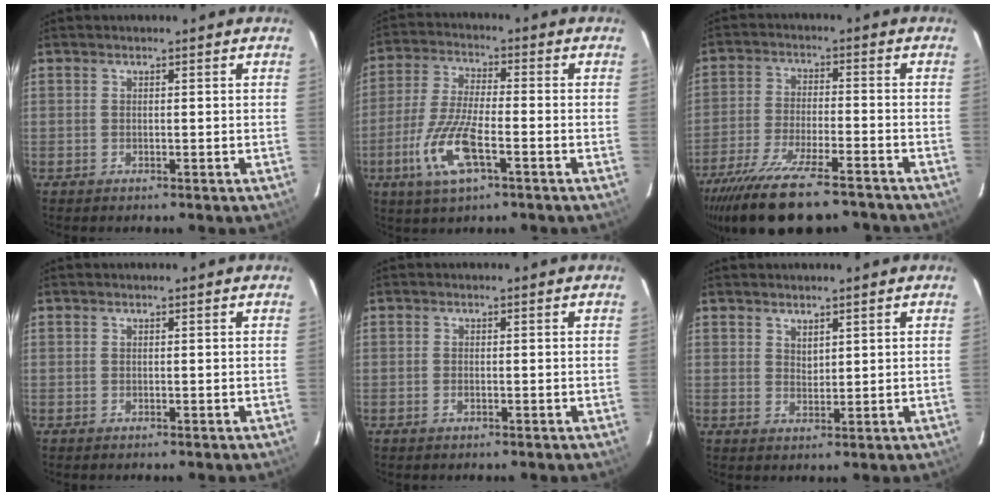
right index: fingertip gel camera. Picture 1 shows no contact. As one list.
[{"total": 11.9, "force": [-4.9, 3.4, 10.3], "torque": [-0.223, -0.011, -0.094]}, {"total": 21.4, "force": [-17.3, 5.0, 11.4], "torque": [-0.228, -0.050, -0.275]}, {"total": 0.0}, {"total": 1.0, "force": [-0.4, 0.6, 0.7], "torque": [-0.015, 0.000, -0.007]}, {"total": 2.1, "force": [1.7, 1.1, 0.8], "torque": [-0.009, -0.001, 0.032]}]